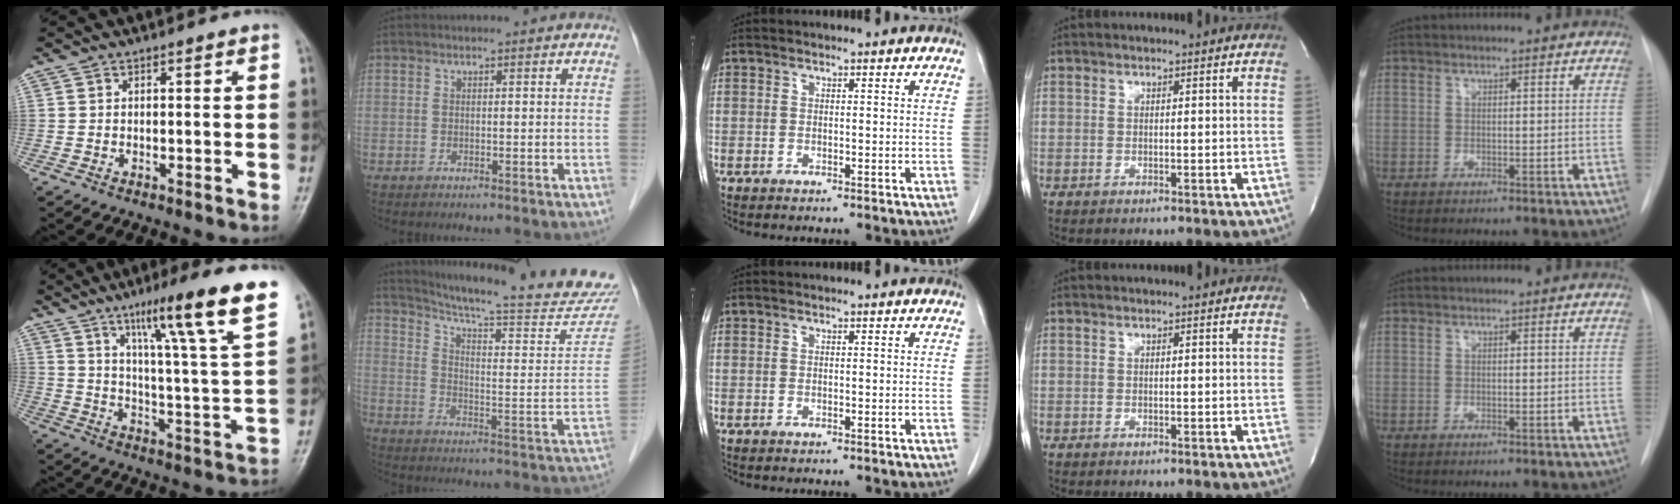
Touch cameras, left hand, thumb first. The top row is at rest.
{"thumb": {"total": 19.4, "force": [11.8, 0.8, 15.4], "torque": [-0.211, -0.050, 0.170]}, "index": {"total": 26.5, "force": [24.6, 1.3, 10.0], "torque": [-0.151, -0.093, 0.312]}}